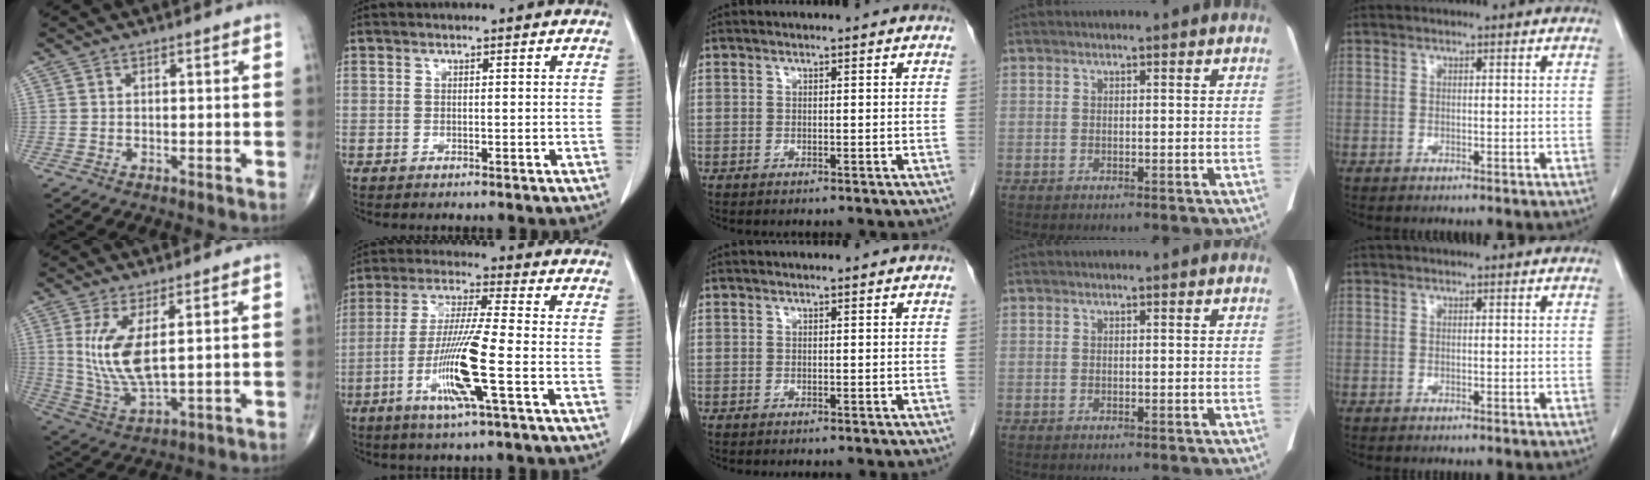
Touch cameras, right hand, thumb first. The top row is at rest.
{"thumb": {"total": 10.2, "force": [2.5, 3.4, 9.2], "torque": [-0.198, -0.029, 0.061]}, "index": {"total": 11.5, "force": [-3.7, -0.5, 10.9], "torque": [-0.220, -0.017, -0.076]}}